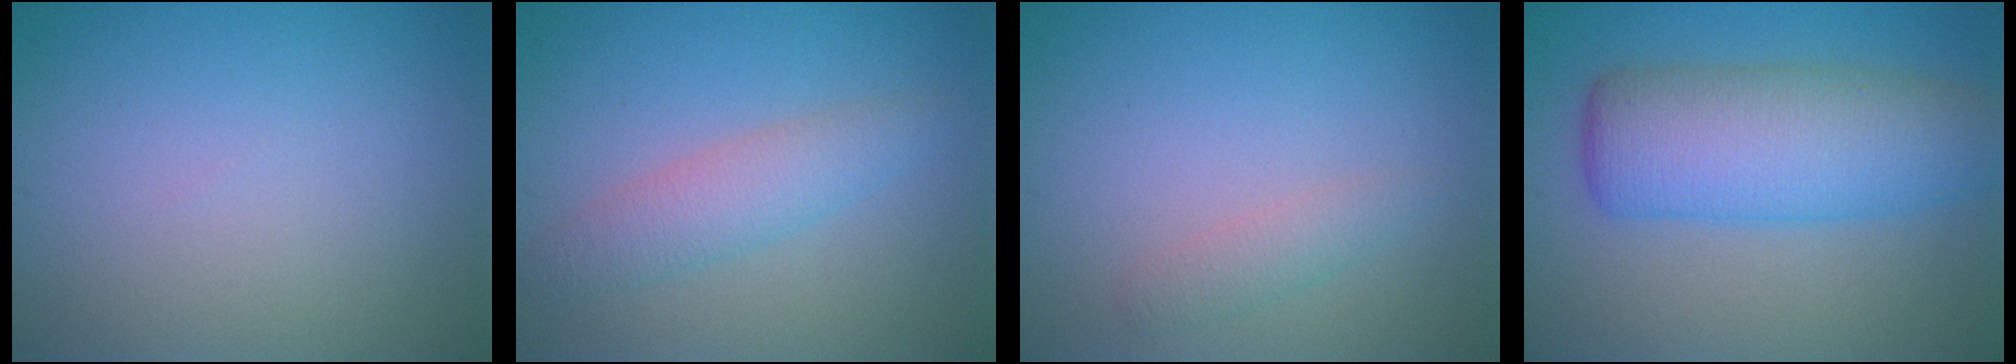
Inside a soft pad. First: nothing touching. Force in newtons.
{"total": 2.9, "press": 2.9, "slide": 0.1}
{"total": 1.5, "press": 1.5, "slide": 0.0}
{"total": 7.8, "press": 7.8, "slide": 0.4}